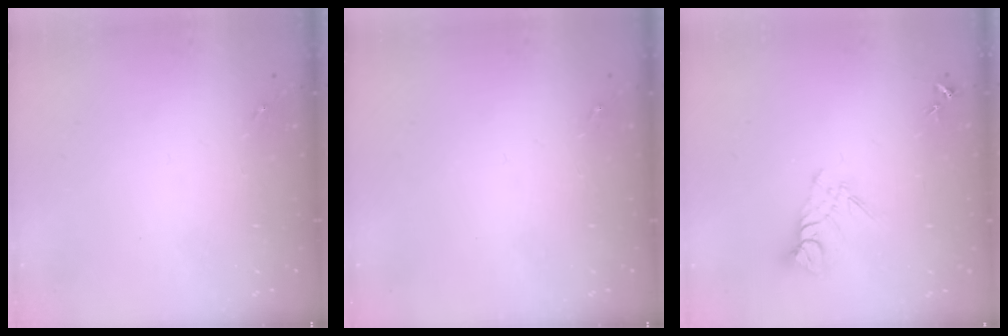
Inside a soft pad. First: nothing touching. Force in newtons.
{"total": 0.0}
{"total": 8.8, "press": 8.7, "slide": 0.7}